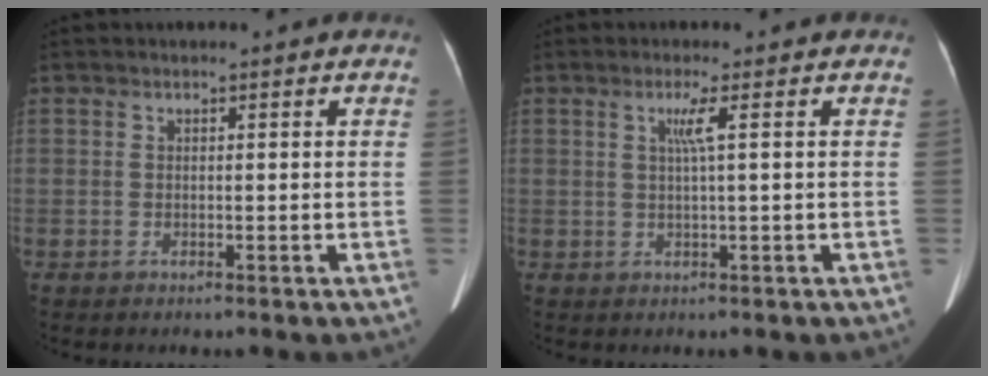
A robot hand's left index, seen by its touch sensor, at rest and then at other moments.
{"total": 2.6, "force": [0.8, -0.5, 2.4], "torque": [-0.051, 0.001, 0.017]}